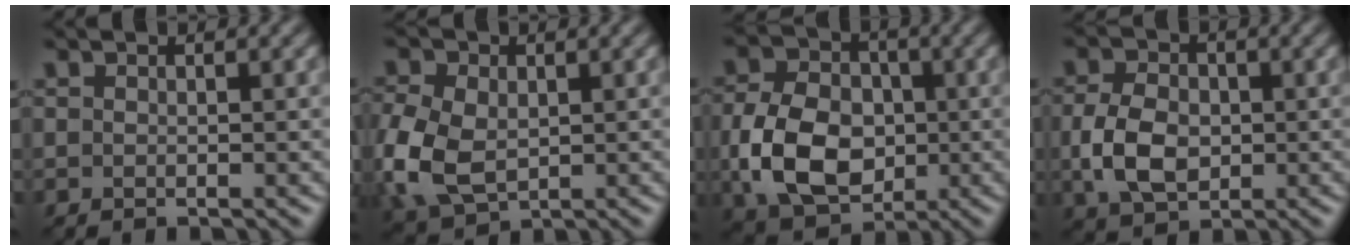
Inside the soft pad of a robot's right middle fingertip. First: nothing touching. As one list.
[{"total": 7.9, "force": [-1.0, 5.5, 5.5], "torque": [-0.159, -0.007, -0.027]}, {"total": 8.9, "force": [-1.4, 6.5, 5.9], "torque": [-0.130, -0.008, -0.033]}, {"total": 5.0, "force": [-0.7, 3.6, 3.5], "torque": [-0.080, -0.005, -0.017]}]